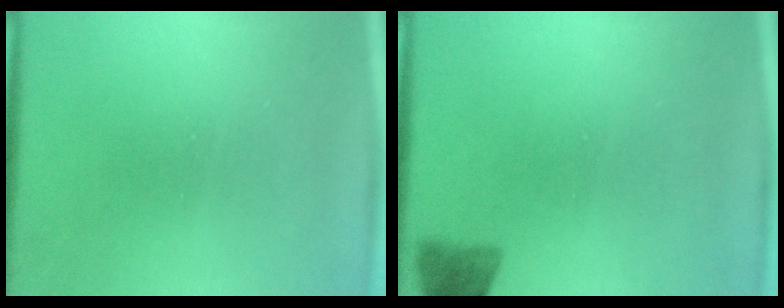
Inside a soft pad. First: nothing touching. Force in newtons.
{"total": 3.0}